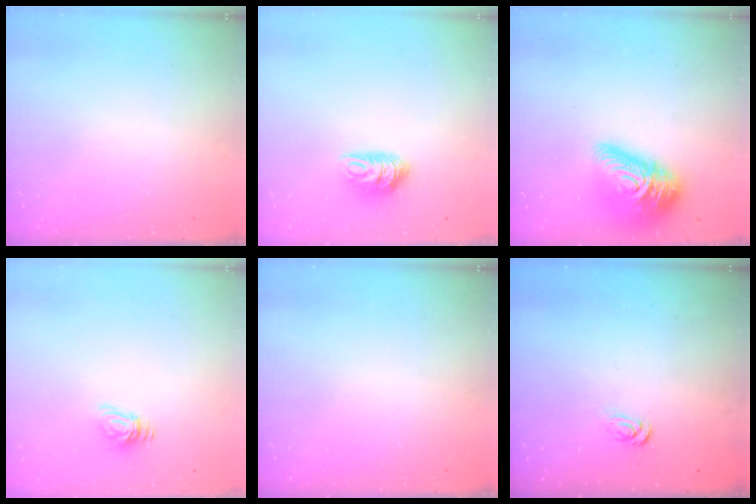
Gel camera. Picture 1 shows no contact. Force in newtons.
{"total": 7.3, "press": 7.3, "slide": 0.8}
{"total": 19.8, "press": 19.7, "slide": 1.1}
{"total": 6.2, "press": 6.1, "slide": 0.6}
{"total": 0.0}
{"total": 2.6, "press": 2.6, "slide": 0.3}